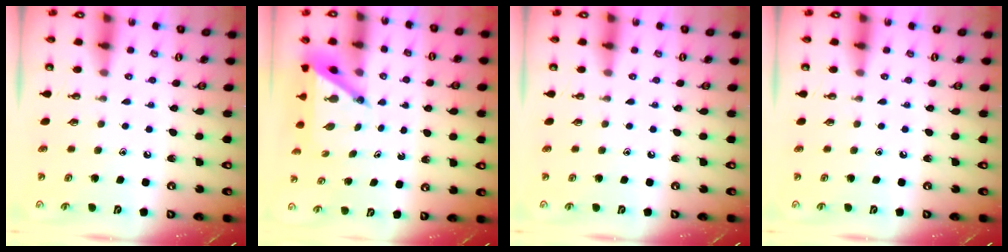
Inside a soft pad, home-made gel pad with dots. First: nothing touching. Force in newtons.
{"total": 4.4, "press": 4.3, "slide": 0.4}
{"total": 0.0}
{"total": 0.0}